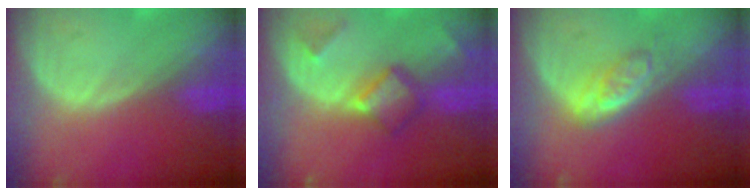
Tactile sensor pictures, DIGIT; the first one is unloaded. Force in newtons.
{"total": 5.5, "press": 5.0, "slide": 2.2}
{"total": 4.1, "press": 4.1, "slide": 0.5}